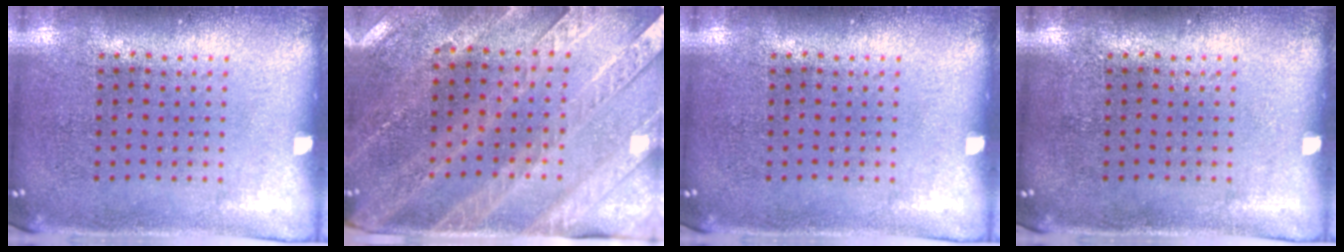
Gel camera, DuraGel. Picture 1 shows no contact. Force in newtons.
{"total": 2.9, "press": 2.7, "slide": 1.2}
{"total": 0.0}
{"total": 0.0}